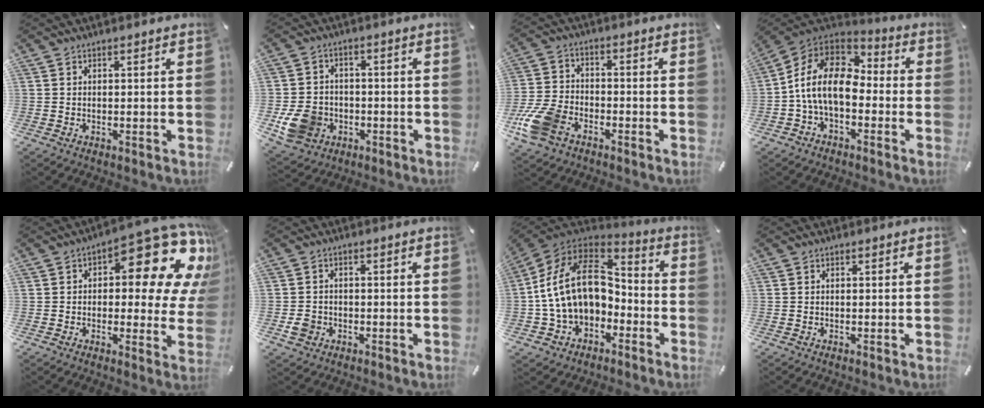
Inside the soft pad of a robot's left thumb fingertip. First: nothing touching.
{"total": 9.1, "force": [-2.5, 7.9, 3.8], "torque": [-0.082, 0.016, -0.043]}
{"total": 11.5, "force": [-6.2, 7.4, 6.3], "torque": [-0.141, 0.029, -0.116]}
{"total": 14.3, "force": [-2.4, 9.1, 10.7], "torque": [-0.226, 0.026, -0.049]}
{"total": 17.8, "force": [8.2, 7.5, 13.9], "torque": [-0.167, -0.070, 0.127]}
{"total": 3.8, "force": [-1.4, 3.2, 1.4], "torque": [-0.027, 0.004, -0.026]}
{"total": 19.7, "force": [0.1, 14.2, 13.6], "torque": [-0.272, 0.013, 0.007]}
{"total": 0.0}